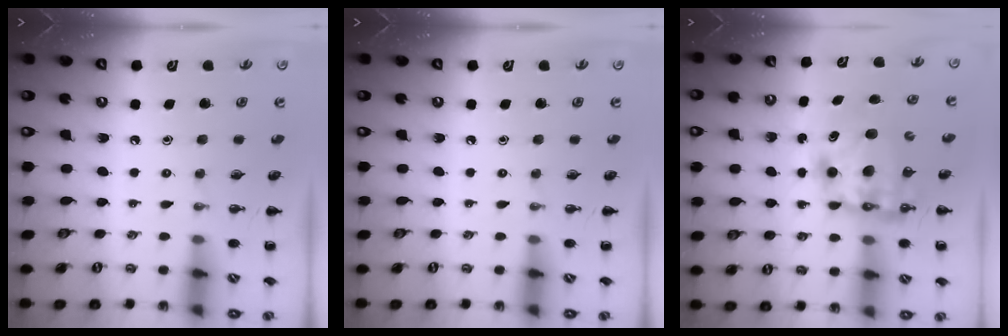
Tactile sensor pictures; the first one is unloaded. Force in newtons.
{"total": 0.0}
{"total": 8.5, "press": 8.2, "slide": 2.2}